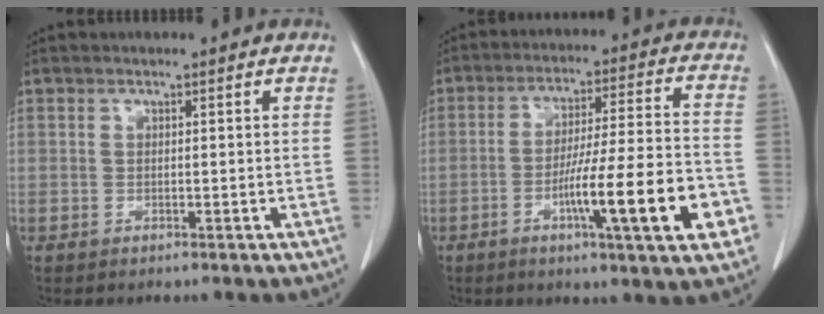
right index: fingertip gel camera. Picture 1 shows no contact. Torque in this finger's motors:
{"motor_torque": [1.36, -0.78, 0.66, 0.18]}